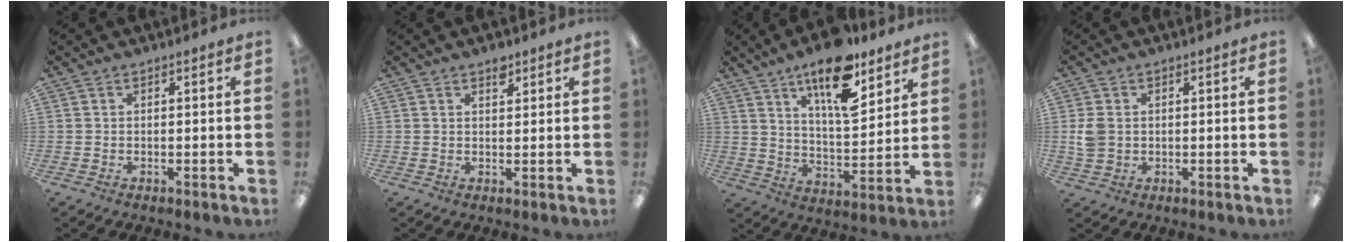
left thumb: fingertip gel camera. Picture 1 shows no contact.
{"total": 2.8, "force": [2.0, 1.5, 1.3], "torque": [-0.004, -0.008, 0.030]}
{"total": 16.6, "force": [11.3, 5.9, 10.6], "torque": [-0.166, -0.061, 0.186]}
{"total": 4.3, "force": [0.4, 3.4, 2.5], "torque": [-0.048, 0.002, 0.006]}